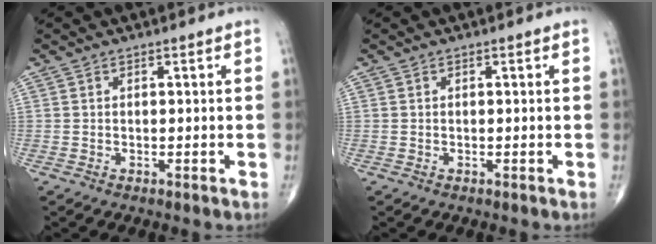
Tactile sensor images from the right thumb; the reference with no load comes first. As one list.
[{"total": 0.0}]